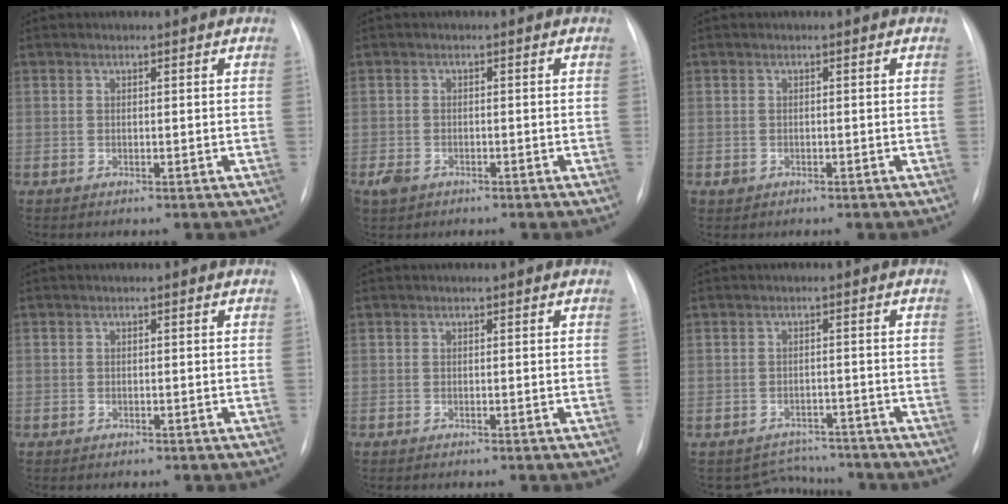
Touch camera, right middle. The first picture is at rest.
{"total": 2.4, "force": [-1.4, 1.7, 0.9], "torque": [-0.023, 0.000, -0.019]}
{"total": 0.8, "force": [-0.4, 0.7, 0.1], "torque": [-0.002, 0.002, -0.005]}
{"total": 0.5, "force": [-0.3, 0.4, 0.1], "torque": [-0.007, 0.004, -0.005]}
{"total": 0.0}
{"total": 4.6, "force": [-4.3, 1.2, -1.1], "torque": [0.013, 0.017, -0.058]}